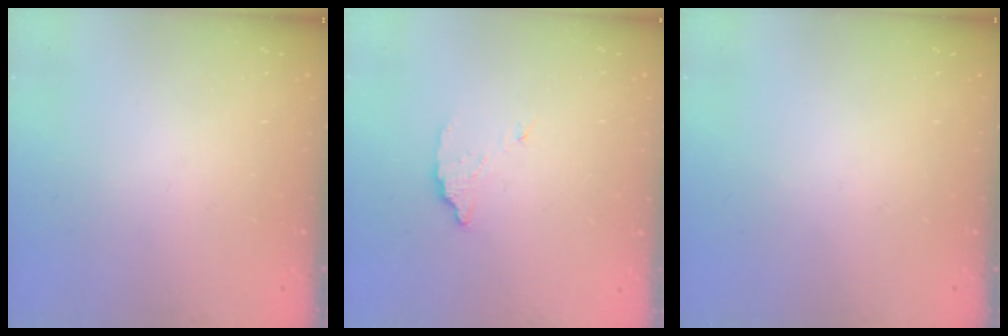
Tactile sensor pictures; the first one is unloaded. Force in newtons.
{"total": 2.9, "press": 2.9, "slide": 0.2}
{"total": 0.0}